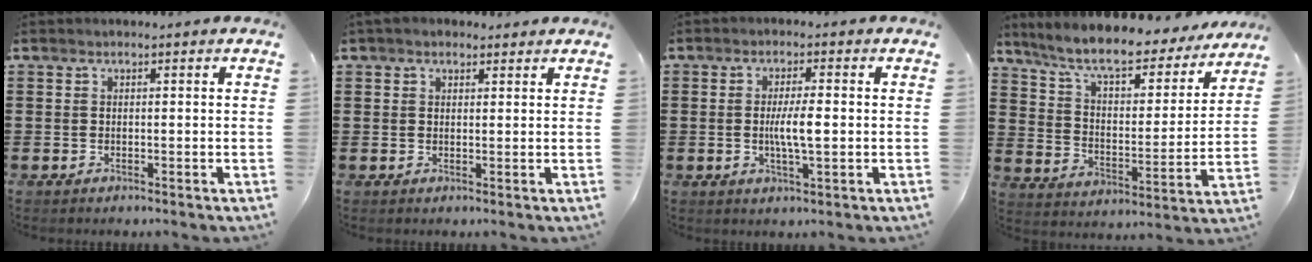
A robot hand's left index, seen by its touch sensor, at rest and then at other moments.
{"total": 1.9, "force": [1.6, 1.0, 0.6], "torque": [-0.016, 0.008, 0.030]}
{"total": 4.8, "force": [-0.1, 0.9, 4.7], "torque": [-0.090, -0.001, -0.007]}
{"total": 9.2, "force": [7.9, 1.3, 4.4], "torque": [-0.116, -0.043, 0.135]}